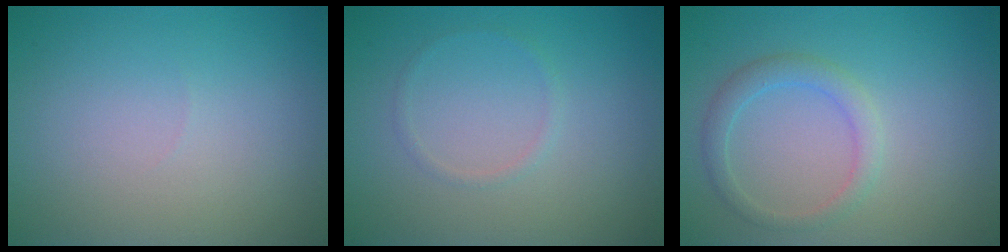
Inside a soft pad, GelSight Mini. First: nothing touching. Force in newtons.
{"total": 0.7, "press": 0.7, "slide": 0.1}
{"total": 2.2, "press": 2.2, "slide": 0.1}